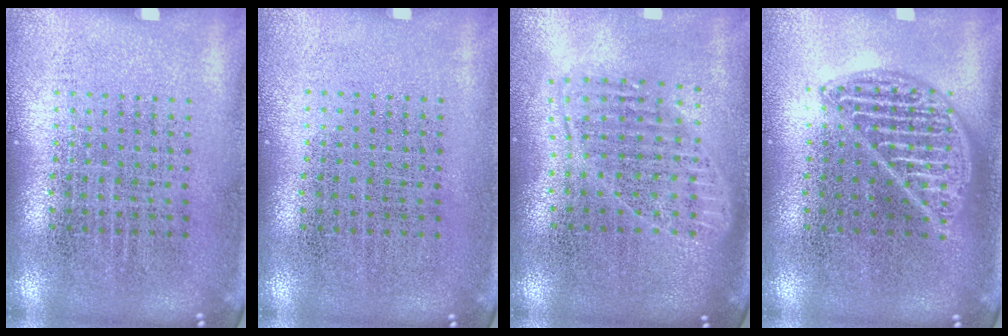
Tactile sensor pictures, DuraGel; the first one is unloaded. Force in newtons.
{"total": 0.0}
{"total": 1.8, "press": 1.5, "slide": 0.9}
{"total": 2.3, "press": 2.3, "slide": 0.2}